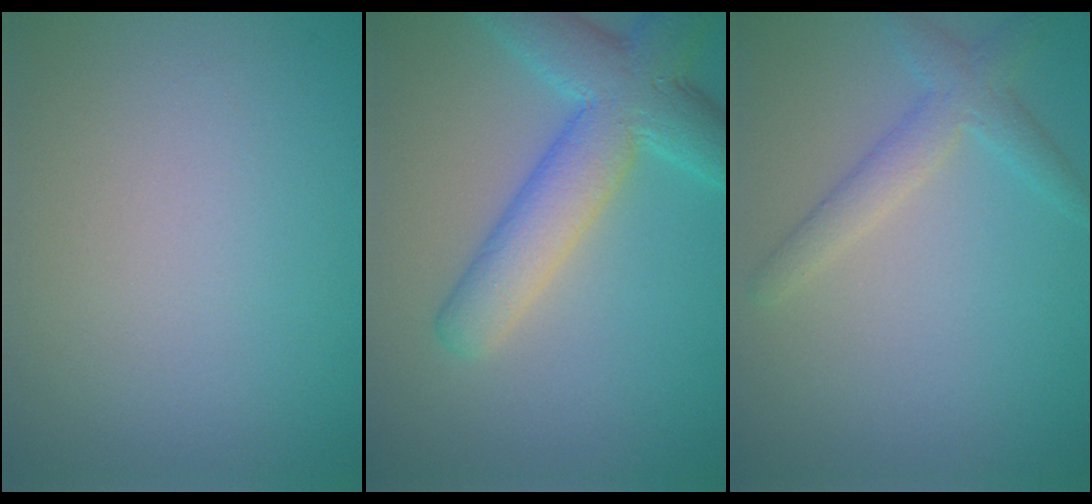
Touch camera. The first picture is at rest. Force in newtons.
{"total": 7.3, "press": 7.3, "slide": 0.3}
{"total": 2.7, "press": 2.7, "slide": 0.1}